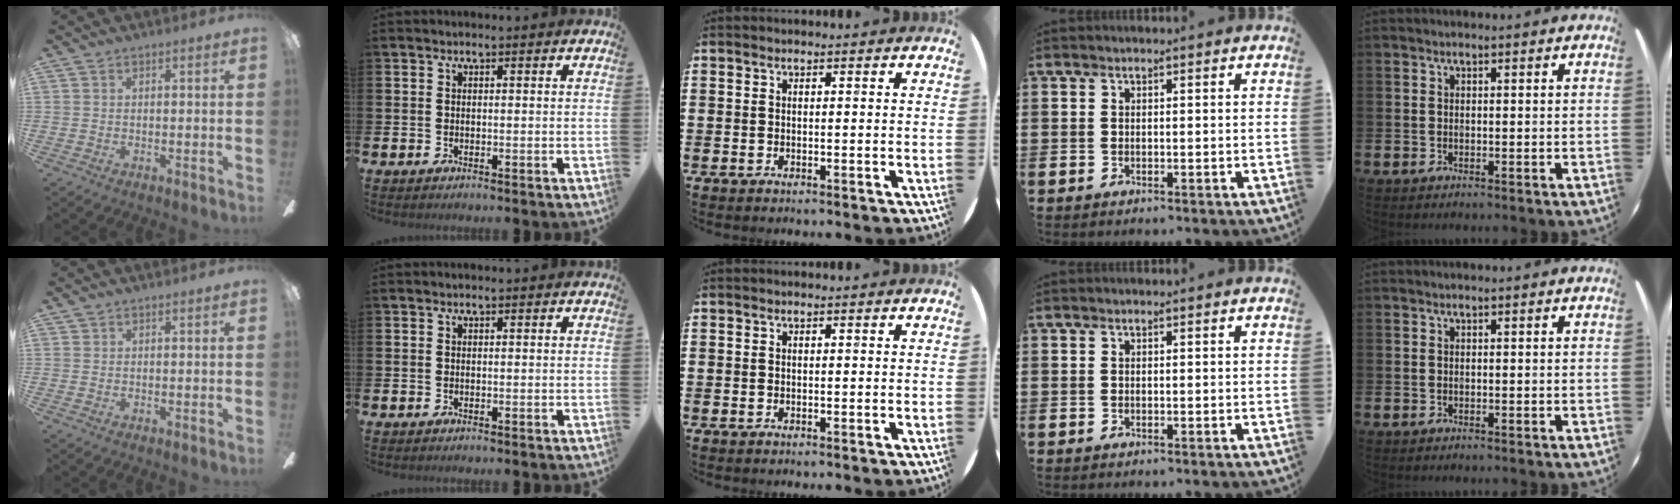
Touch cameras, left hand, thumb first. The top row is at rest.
{}